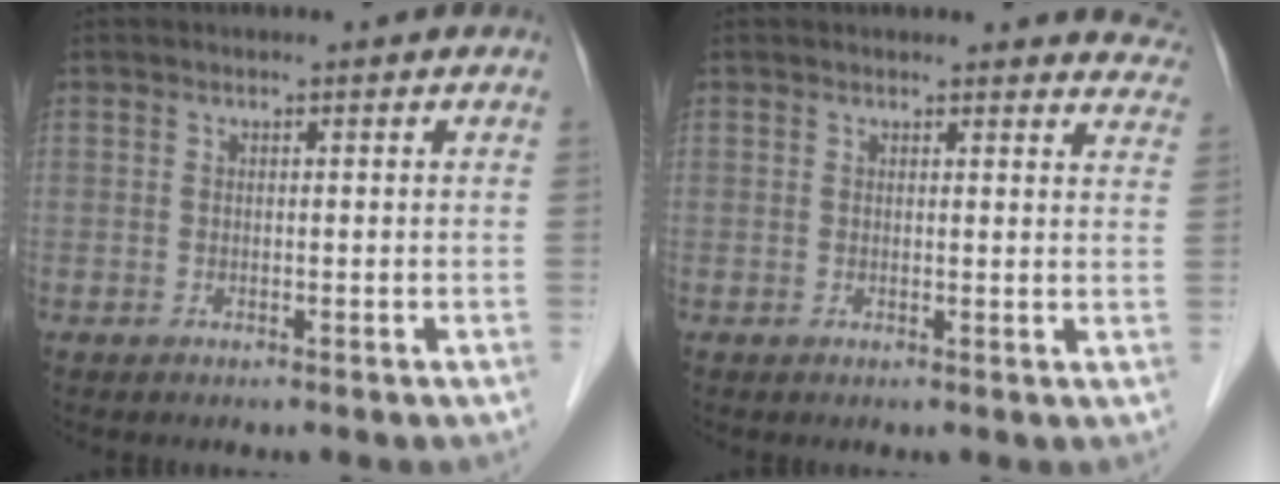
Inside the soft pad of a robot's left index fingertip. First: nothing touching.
{"total": 7.8, "force": [7.5, 1.9, 0.7], "torque": [0.031, -0.017, 0.044]}